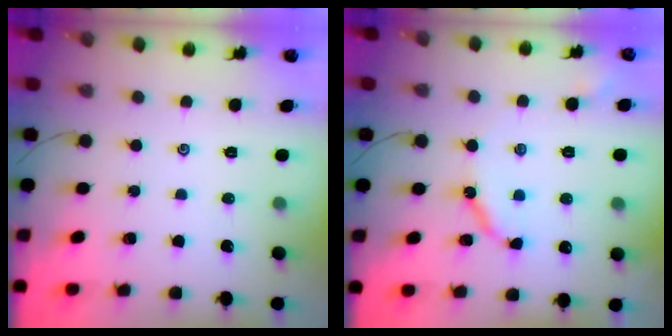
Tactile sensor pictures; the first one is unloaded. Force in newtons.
{"total": 7.4, "press": 7.4, "slide": 0.7}